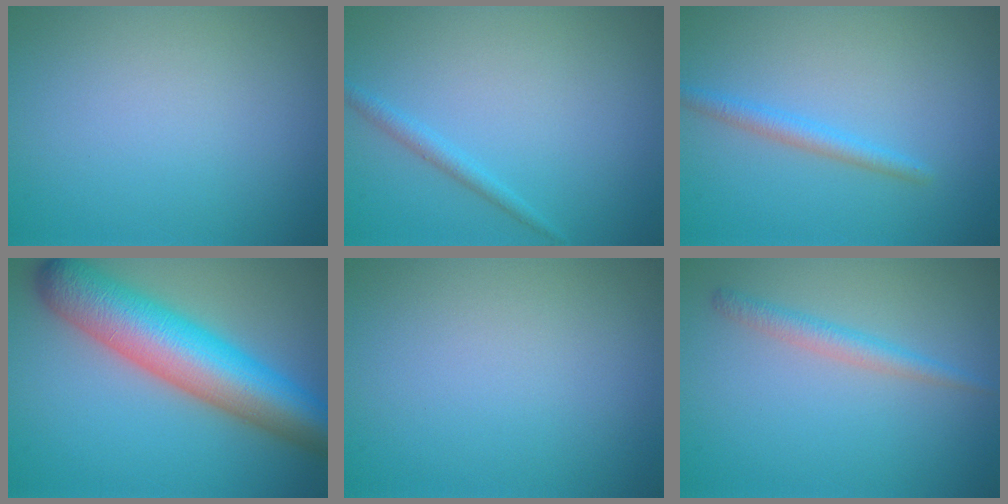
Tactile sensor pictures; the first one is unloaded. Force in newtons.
{"total": 1.3, "press": 1.3, "slide": 0.1}
{"total": 1.8, "press": 1.8, "slide": 0.1}
{"total": 10.4, "press": 10.4, "slide": 0.2}
{"total": 0.0}
{"total": 1.9, "press": 1.9, "slide": 0.1}